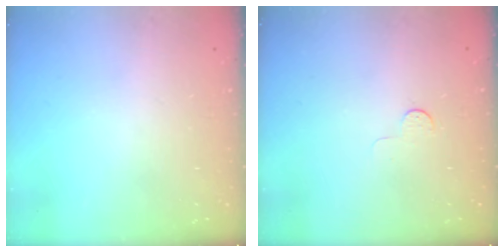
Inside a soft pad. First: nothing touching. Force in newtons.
{"total": 3.1, "press": 3.1, "slide": 0.3}